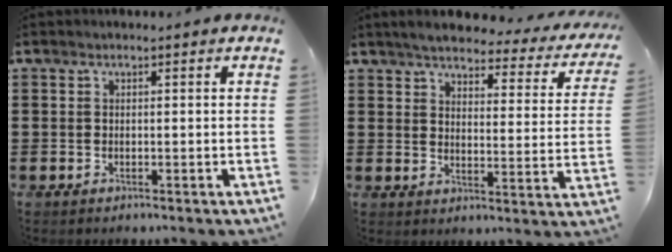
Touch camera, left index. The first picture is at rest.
{"total": 4.2, "force": [3.9, 0.4, 1.5], "torque": [-0.053, -0.024, 0.062]}